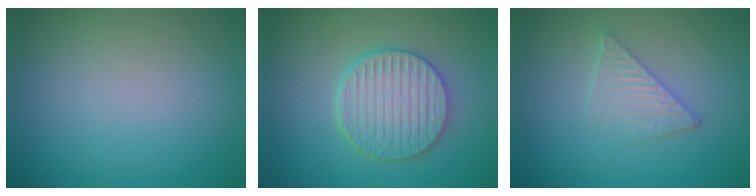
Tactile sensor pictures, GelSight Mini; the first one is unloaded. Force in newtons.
{"total": 5.5, "press": 4.5, "slide": 3.1}
{"total": 2.4, "press": 2.3, "slide": 0.2}